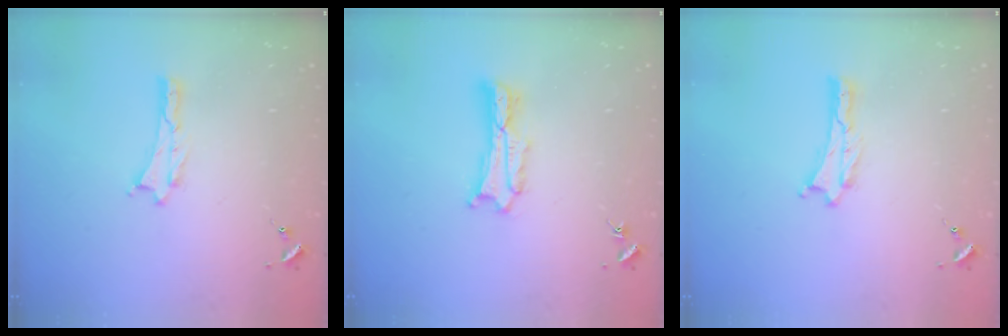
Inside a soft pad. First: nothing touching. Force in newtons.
{"total": 3.0, "press": 3.0, "slide": 0.3}
{"total": 0.0}